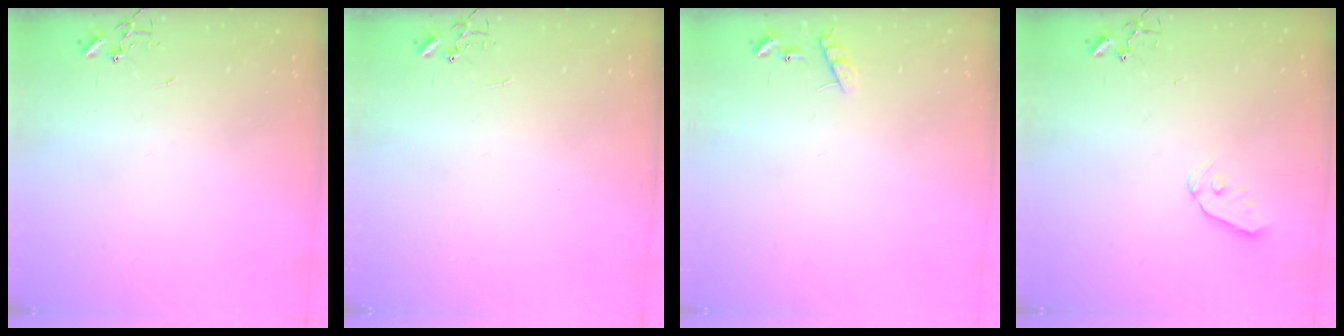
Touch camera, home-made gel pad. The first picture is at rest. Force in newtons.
{"total": 0.0}
{"total": 6.7, "press": 6.7, "slide": 0.4}
{"total": 6.7, "press": 6.7, "slide": 0.8}